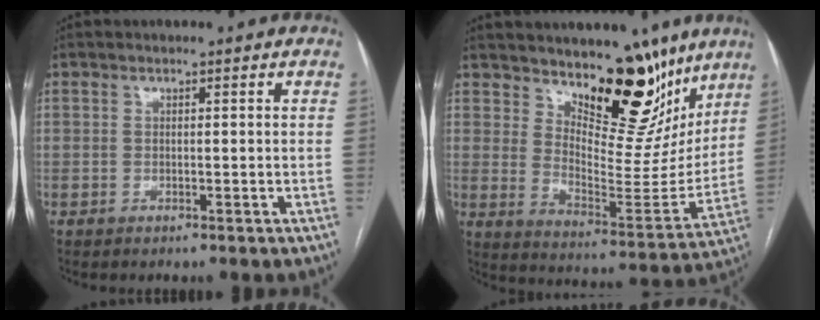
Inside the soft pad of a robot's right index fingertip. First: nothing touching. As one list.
[{"total": 16.7, "force": [12.3, 6.1, 9.5], "torque": [-0.110, -0.033, 0.192]}]